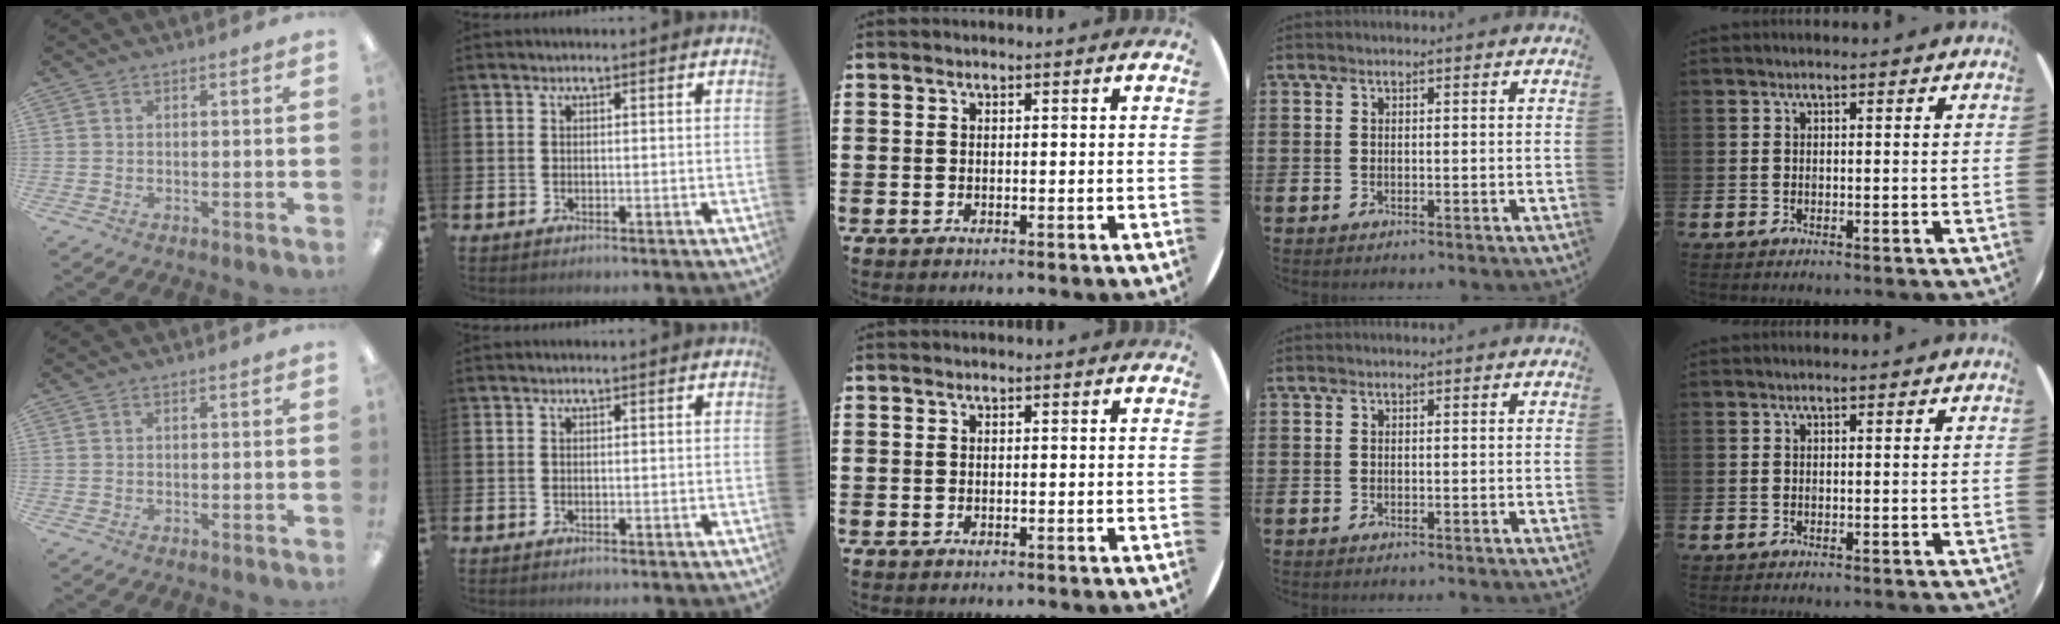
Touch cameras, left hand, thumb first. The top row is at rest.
{}